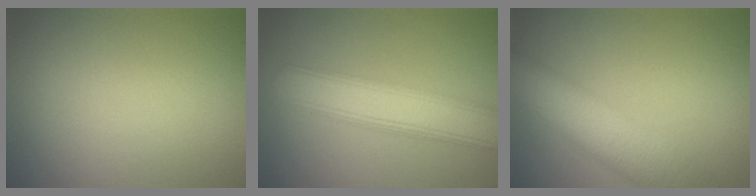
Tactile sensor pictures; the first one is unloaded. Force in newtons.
{"total": 6.9, "press": 6.9, "slide": 0.2}
{"total": 7.6, "press": 7.6, "slide": 0.5}